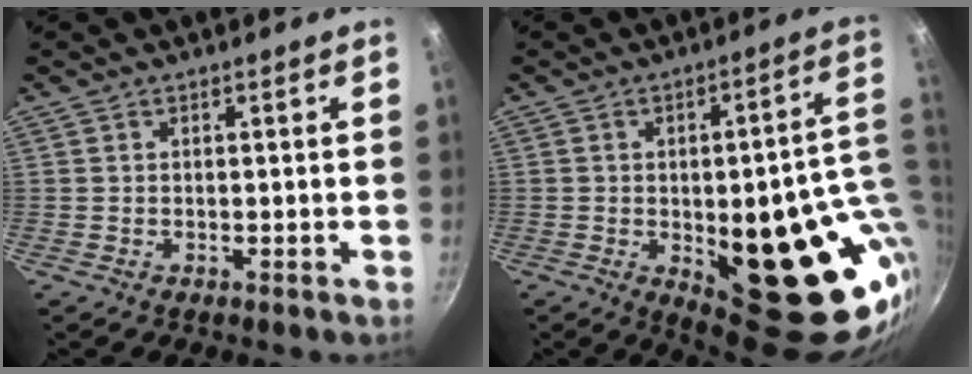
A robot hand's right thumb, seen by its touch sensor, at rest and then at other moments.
{"total": 26.5, "force": [-3.6, 10.9, 23.9], "torque": [-0.245, -0.008, -0.028]}